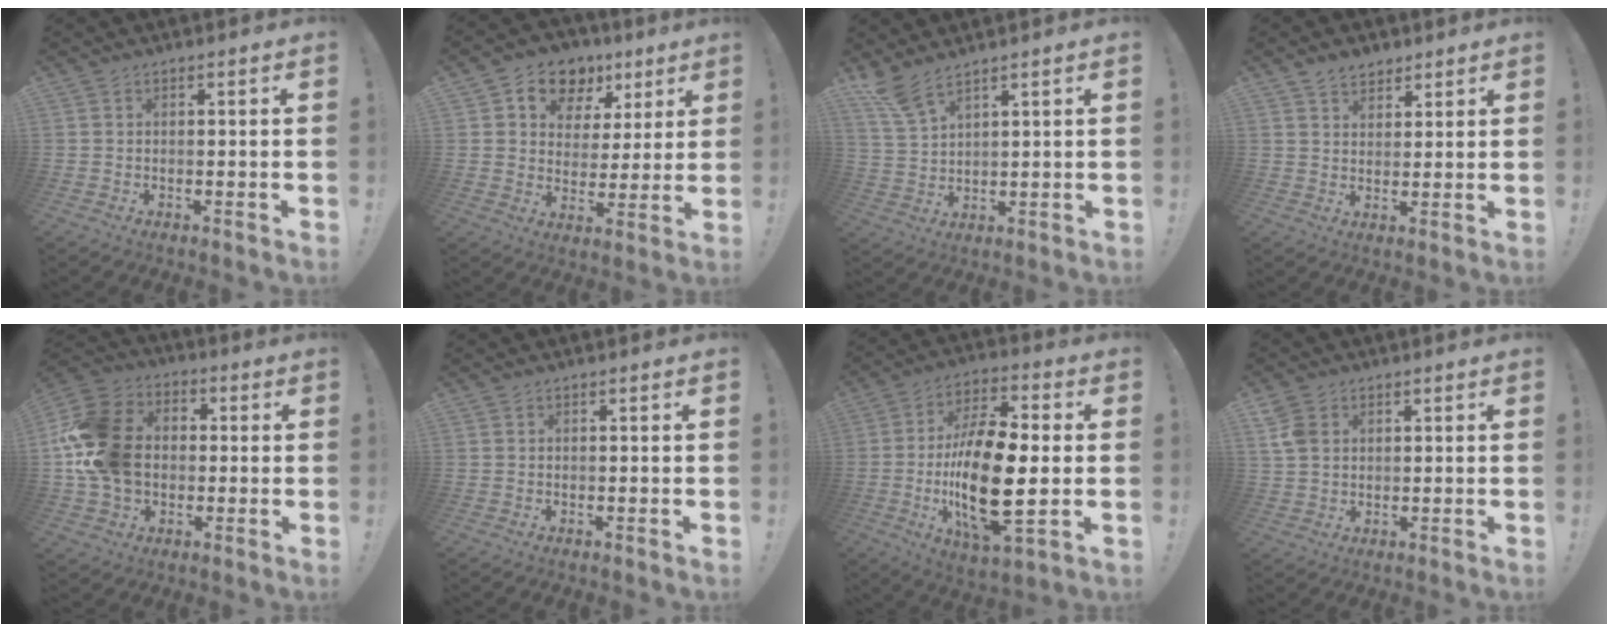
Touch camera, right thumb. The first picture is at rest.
{"total": 10.8, "force": [5.7, 8.5, 3.7], "torque": [-0.064, -0.028, 0.110]}
{"total": 7.0, "force": [5.4, 1.5, 4.1], "torque": [-0.086, -0.026, 0.104]}
{"total": 5.1, "force": [3.9, 3.1, 1.0], "torque": [-0.007, -0.021, 0.072]}
{"total": 19.5, "force": [0.0, 15.5, 11.8], "torque": [-0.202, 0.016, 0.009]}
{"total": 0.0}
{"total": 22.1, "force": [-2.5, 9.0, 20.1], "torque": [-0.383, -0.007, -0.043]}
{"total": 6.0, "force": [2.4, 4.3, 3.4], "torque": [-0.060, -0.002, 0.047]}